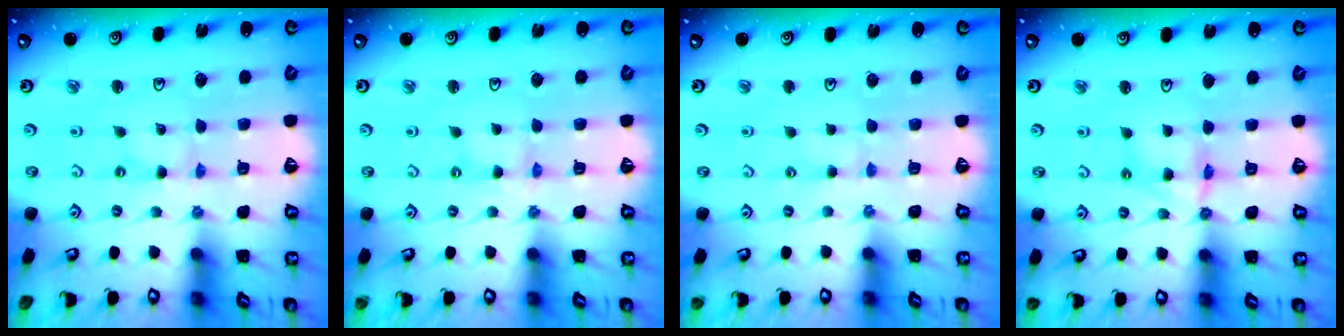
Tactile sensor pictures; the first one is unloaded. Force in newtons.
{"total": 1.4, "press": 1.4, "slide": 0.2}
{"total": 1.9, "press": 1.9, "slide": 0.3}
{"total": 8.0, "press": 7.9, "slide": 0.7}